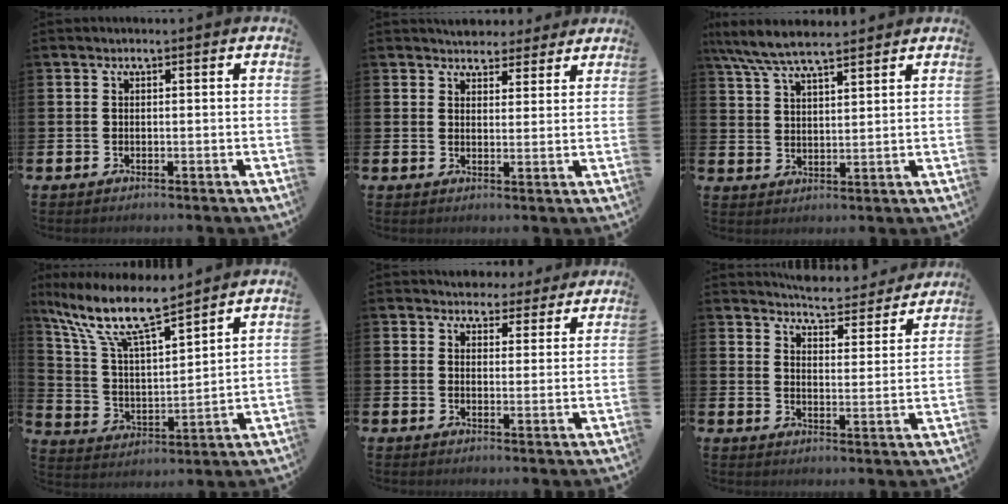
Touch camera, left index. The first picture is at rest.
{"total": 4.4, "force": [4.1, 1.6, -0.1], "torque": [-0.001, -0.021, 0.074]}
{"total": 7.3, "force": [6.6, 1.3, 2.8], "torque": [-0.082, -0.022, 0.122]}
{"total": 11.0, "force": [9.3, 1.9, 5.7], "torque": [-0.153, -0.051, 0.162]}
{"total": 4.0, "force": [3.6, 1.7, -0.1], "torque": [-0.002, -0.020, 0.062]}
{"total": 5.7, "force": [5.6, 0.5, 0.4], "torque": [-0.019, -0.046, 0.096]}